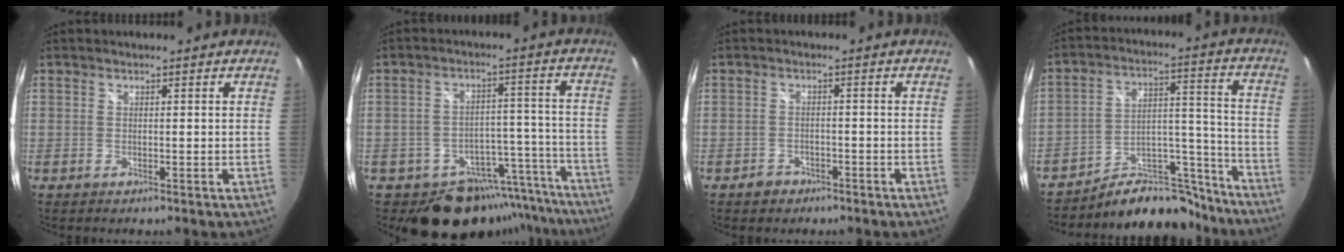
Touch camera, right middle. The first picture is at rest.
{"total": 15.6, "force": [-13.0, 8.0, 3.1], "torque": [-0.035, 0.061, -0.156]}
{"total": 2.9, "force": [-2.0, 2.0, 0.5], "torque": [-0.015, 0.006, -0.027]}
{"total": 15.8, "force": [-14.1, 6.3, 3.4], "torque": [-0.034, 0.077, -0.201]}